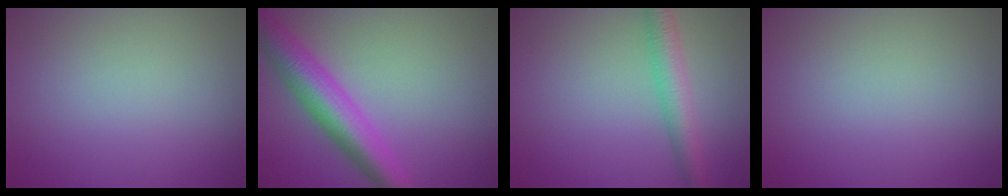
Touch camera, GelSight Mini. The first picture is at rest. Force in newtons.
{"total": 6.2, "press": 6.2, "slide": 0.3}
{"total": 4.0, "press": 4.0, "slide": 0.1}
{"total": 0.0}